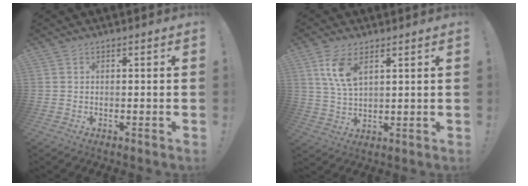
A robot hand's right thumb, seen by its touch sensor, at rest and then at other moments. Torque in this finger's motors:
{"motor_torque": [0.02, 0.62, 0.73, 0.17, 0.29]}